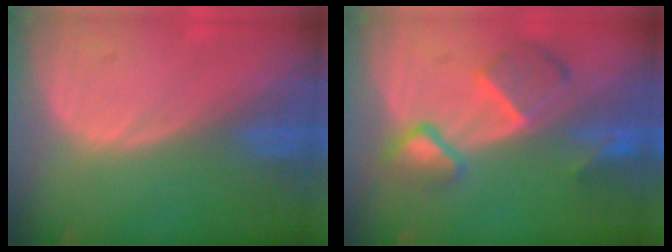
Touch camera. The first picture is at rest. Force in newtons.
{"total": 7.6, "press": 6.8, "slide": 3.5}